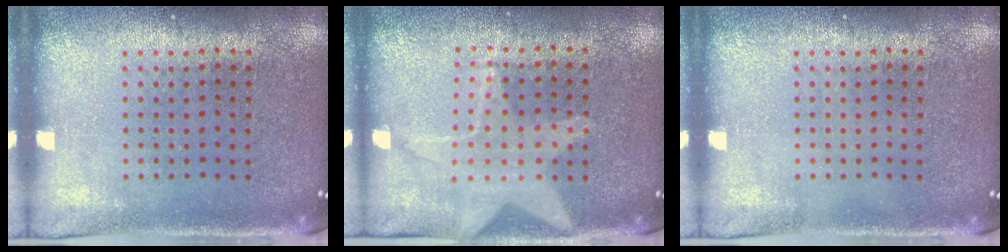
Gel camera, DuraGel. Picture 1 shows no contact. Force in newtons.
{"total": 1.1, "press": 1.1, "slide": 0.2}
{"total": 0.0}